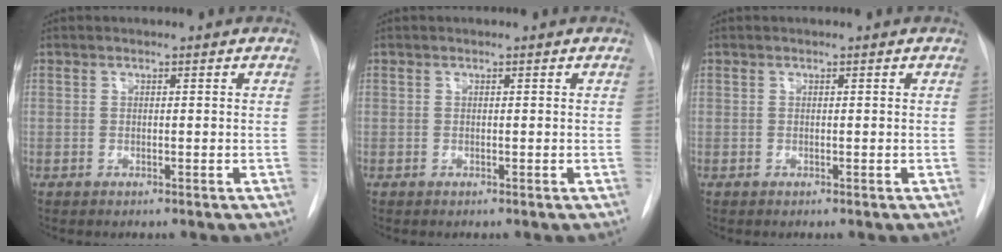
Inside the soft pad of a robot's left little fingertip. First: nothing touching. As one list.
[{"total": 0.0}, {"total": 0.0}]